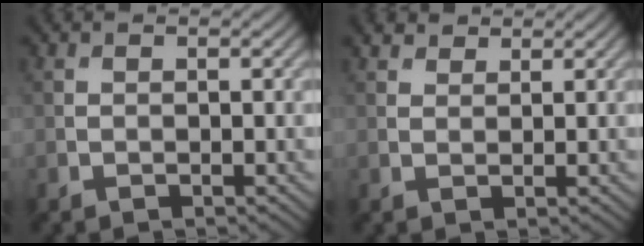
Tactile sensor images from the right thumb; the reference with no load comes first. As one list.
[{"total": 1.9, "force": [1.7, 0.8, 0.5], "torque": [-0.011, 0.003, 0.037]}]